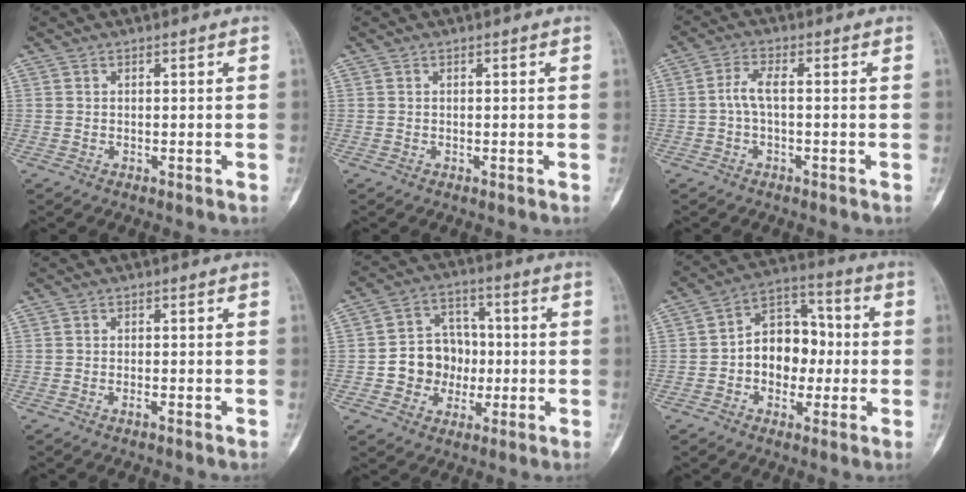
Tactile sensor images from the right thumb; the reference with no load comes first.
{"total": 0.0}
{"total": 3.3, "force": [-0.4, 1.1, 3.0], "torque": [-0.067, 0.011, -0.012]}
{"total": 0.7, "force": [-0.5, 0.1, 0.5], "torque": [-0.012, 0.002, -0.008]}
{"total": 10.3, "force": [-1.5, 9.1, 4.6], "torque": [-0.023, 0.030, -0.029]}
{"total": 12.2, "force": [-0.9, 9.0, 8.2], "torque": [-0.083, 0.042, -0.025]}